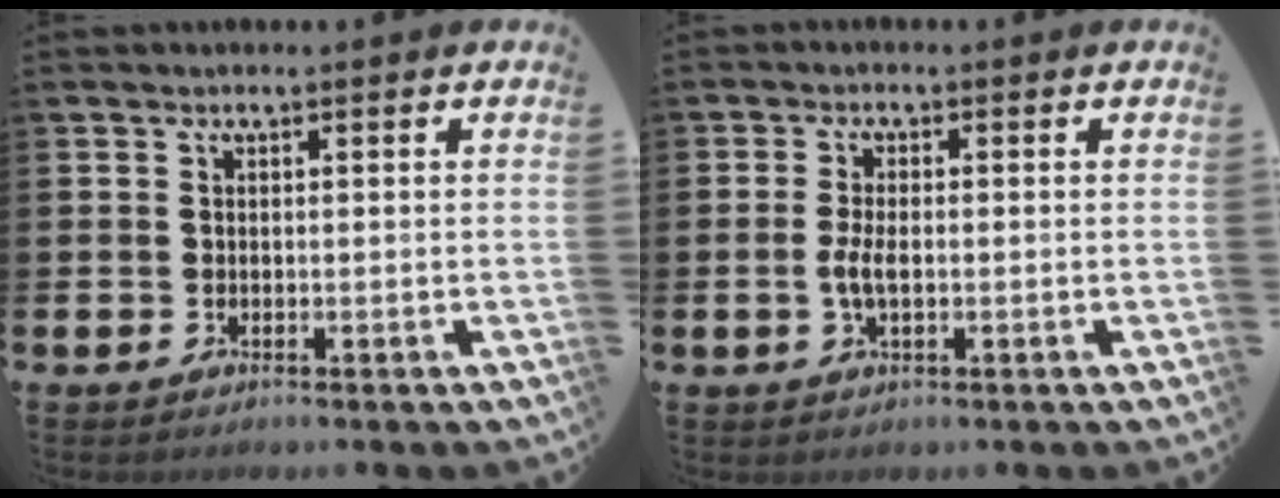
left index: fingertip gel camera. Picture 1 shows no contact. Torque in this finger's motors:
{"motor_torque": [0.76, 0.18, 0.09, 0.14]}